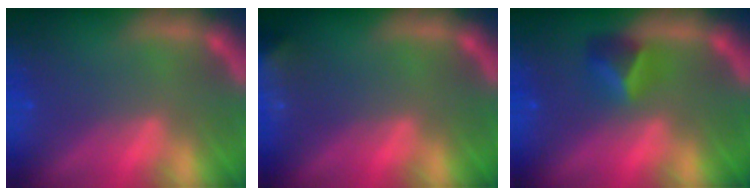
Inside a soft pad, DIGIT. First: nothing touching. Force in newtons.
{"total": 7.9}
{"total": 2.9}